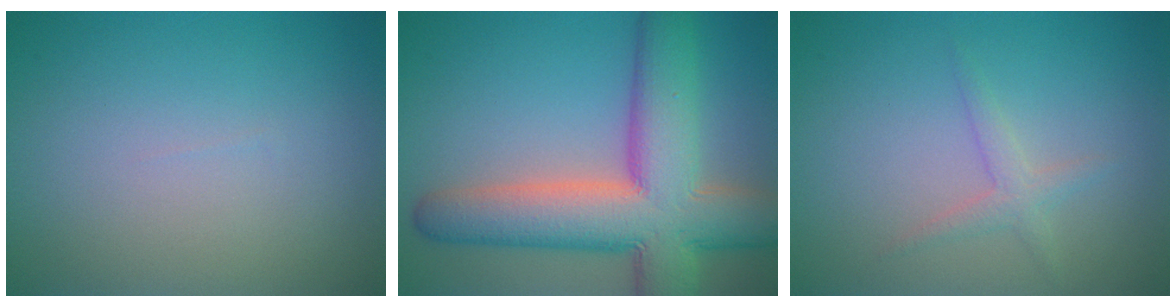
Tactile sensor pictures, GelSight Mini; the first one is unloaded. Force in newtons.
{"total": 12.0, "press": 12.0, "slide": 0.8}
{"total": 1.6, "press": 1.6, "slide": 0.0}